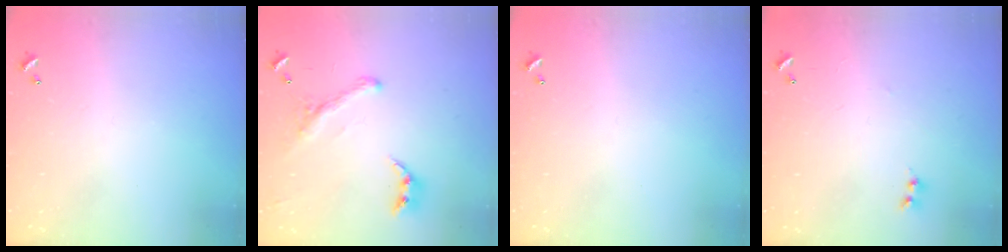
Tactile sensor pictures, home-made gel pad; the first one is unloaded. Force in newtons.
{"total": 2.2, "press": 1.9, "slide": 1.0}
{"total": 0.0}
{"total": 1.5, "press": 1.4, "slide": 0.5}